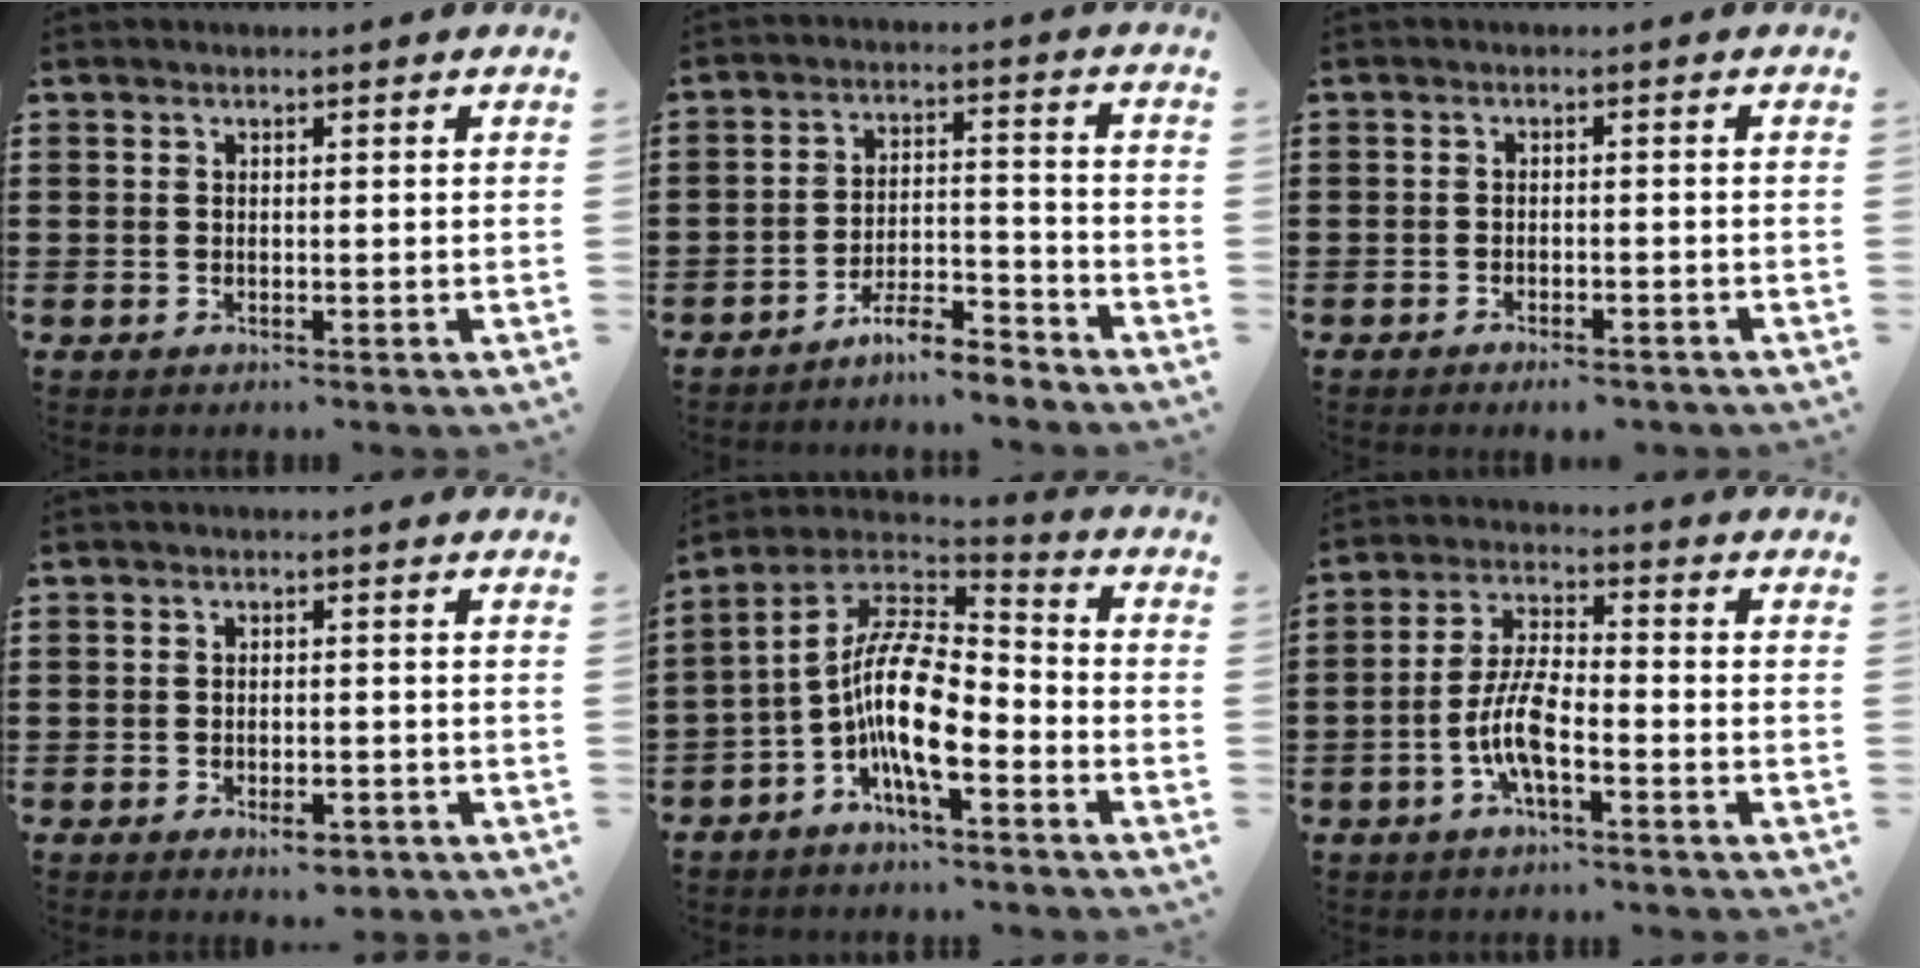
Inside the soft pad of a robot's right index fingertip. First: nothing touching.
{"total": 5.8, "force": [-5.4, 0.5, 2.1], "torque": [-0.042, 0.006, -0.105]}
{"total": 1.9, "force": [-1.8, 0.2, 0.6], "torque": [-0.015, 0.000, -0.034]}
{"total": 2.7, "force": [-1.8, 1.0, 1.7], "torque": [-0.030, 0.002, -0.034]}
{"total": 11.8, "force": [-3.5, 4.2, 10.5], "torque": [-0.237, -0.009, -0.075]}
{"total": 7.3, "force": [-2.8, 2.0, 6.4], "torque": [-0.149, -0.012, -0.058]}